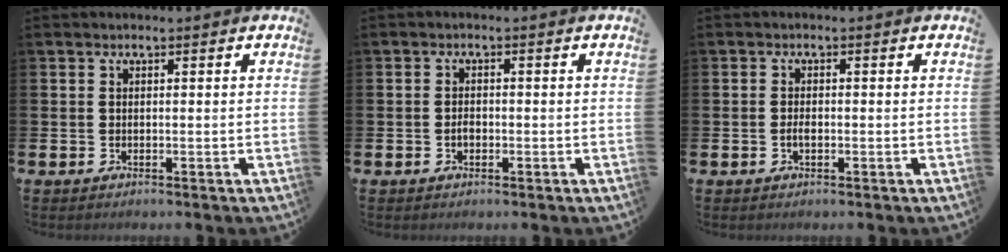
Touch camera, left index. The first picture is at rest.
{"total": 1.3, "force": [-0.4, 0.9, 0.9], "torque": [-0.016, 0.003, -0.009]}
{"total": 1.4, "force": [-0.4, 0.7, 1.2], "torque": [-0.020, 0.001, -0.008]}